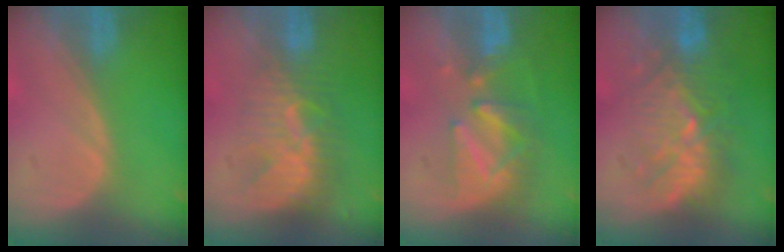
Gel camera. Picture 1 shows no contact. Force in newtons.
{"total": 9.0, "press": 7.7, "slide": 4.6}
{"total": 8.2, "press": 7.5, "slide": 3.3}
{"total": 10.0, "press": 9.3, "slide": 3.6}